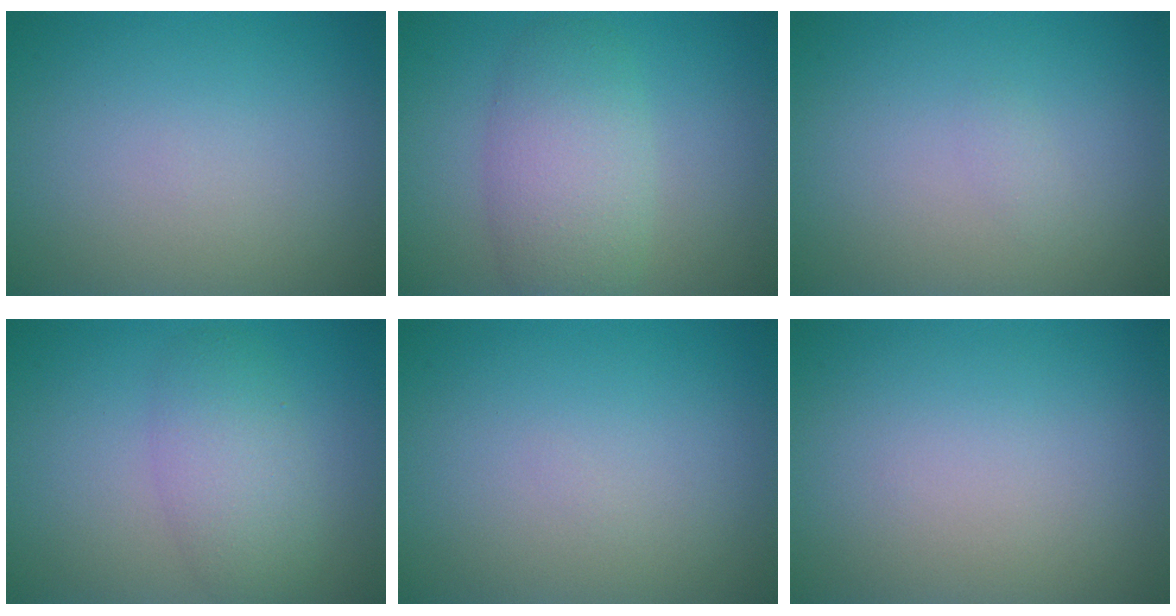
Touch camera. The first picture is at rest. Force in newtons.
{"total": 5.1, "press": 5.1, "slide": 0.2}
{"total": 0.6, "press": 0.6, "slide": 0.0}
{"total": 3.8, "press": 3.8, "slide": 0.1}
{"total": 0.0}
{"total": 0.0}